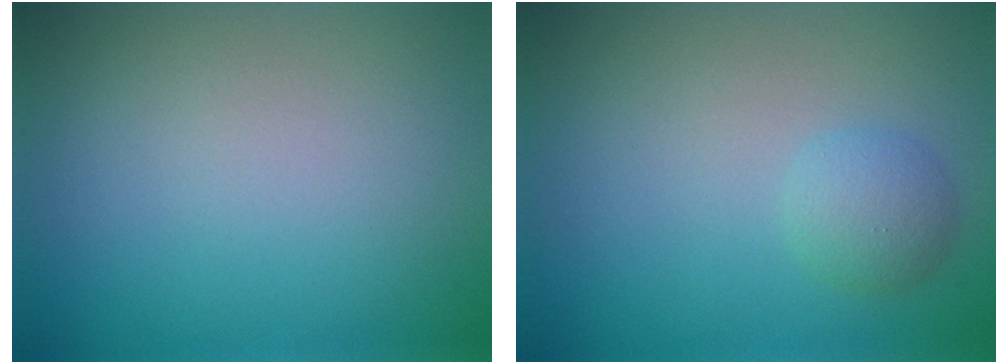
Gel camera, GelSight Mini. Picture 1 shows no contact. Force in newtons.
{"total": 1.8, "press": 1.8, "slide": 0.1}